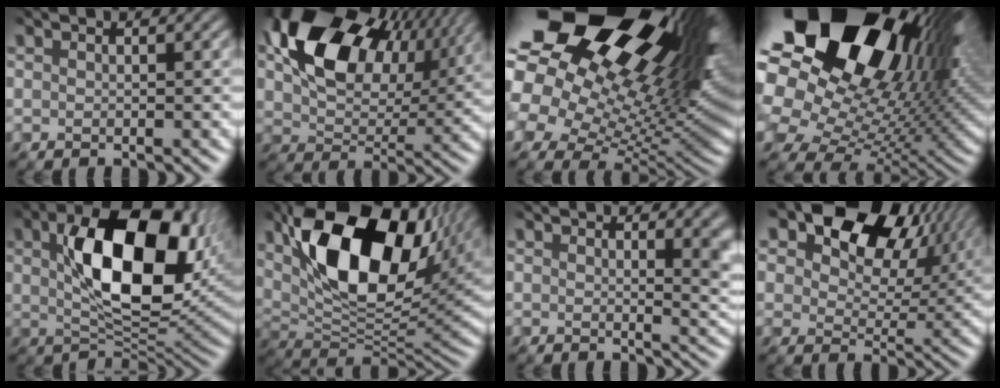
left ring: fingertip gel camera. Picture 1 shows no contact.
{"total": 13.7, "force": [6.3, 8.4, 8.8], "torque": [-0.169, 0.022, 0.114]}
{"total": 21.7, "force": [10.4, 11.7, 15.1], "torque": [-0.288, 0.038, 0.191]}
{"total": 22.5, "force": [10.8, 15.1, 12.8], "torque": [-0.277, 0.020, 0.212]}
{"total": 12.2, "force": [2.8, 5.8, 10.4], "torque": [-0.169, 0.007, 0.051]}
{"total": 13.7, "force": [6.1, 7.3, 9.8], "torque": [-0.182, 0.000, 0.116]}
{"total": 4.6, "force": [1.1, 1.9, 4.0], "torque": [-0.036, -0.011, 0.020]}
{"total": 18.4, "force": [10.3, 11.1, 10.5], "torque": [-0.173, 0.071, 0.164]}